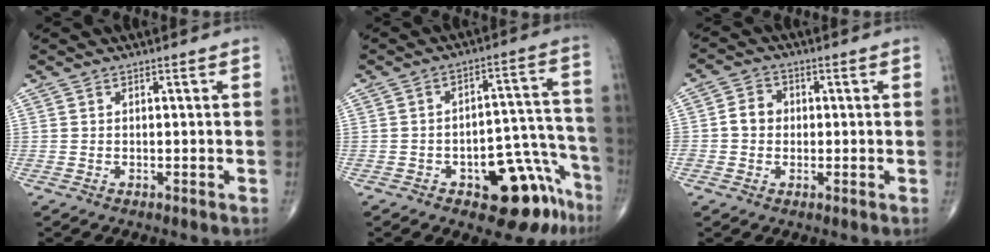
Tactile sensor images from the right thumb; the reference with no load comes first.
{"total": 14.1, "force": [-8.4, 6.5, 9.3], "torque": [-0.062, 0.083, -0.108]}
{"total": 4.4, "force": [-0.1, 3.9, 2.2], "torque": [-0.028, 0.012, -0.008]}